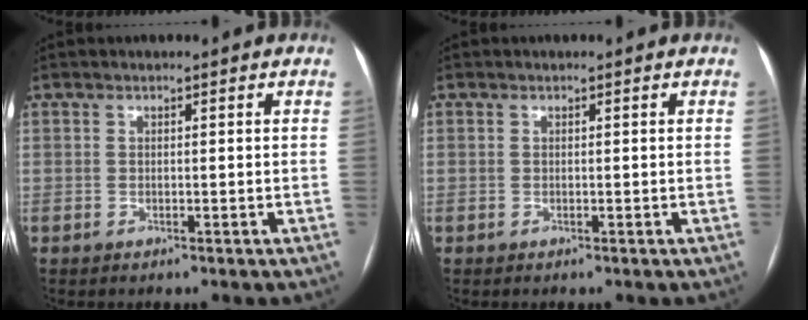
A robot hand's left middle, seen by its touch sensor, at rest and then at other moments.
{"total": 0.0}